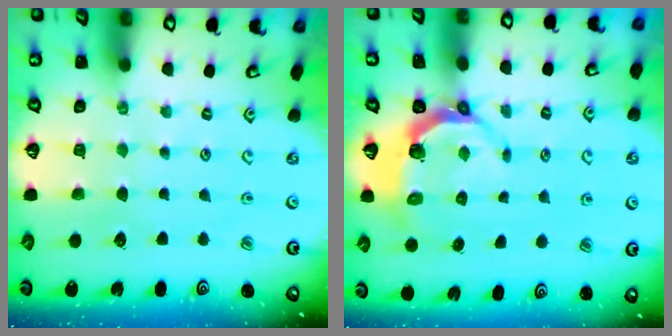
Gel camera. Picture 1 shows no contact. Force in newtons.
{"total": 4.4, "press": 3.1, "slide": 3.2}